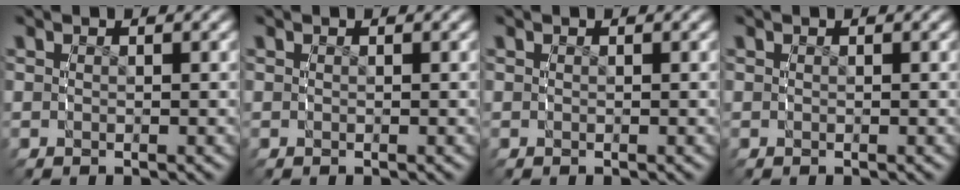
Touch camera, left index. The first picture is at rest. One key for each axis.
{"total": 0.0}
{"total": 0.0}
{"total": 0.0}